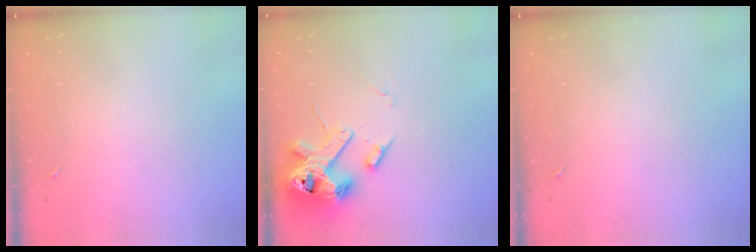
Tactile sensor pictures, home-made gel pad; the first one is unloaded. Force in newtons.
{"total": 14.8, "press": 14.7, "slide": 2.3}
{"total": 0.0}